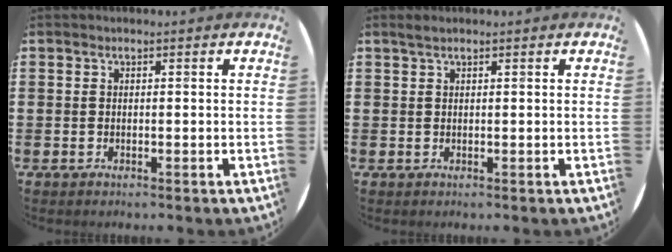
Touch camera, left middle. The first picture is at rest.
{"total": 0.7, "force": [0.6, 0.0, 0.4], "torque": [-0.008, 0.001, 0.012]}